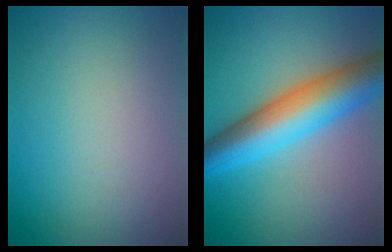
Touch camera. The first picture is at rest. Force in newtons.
{"total": 9.1, "press": 9.1, "slide": 0.1}